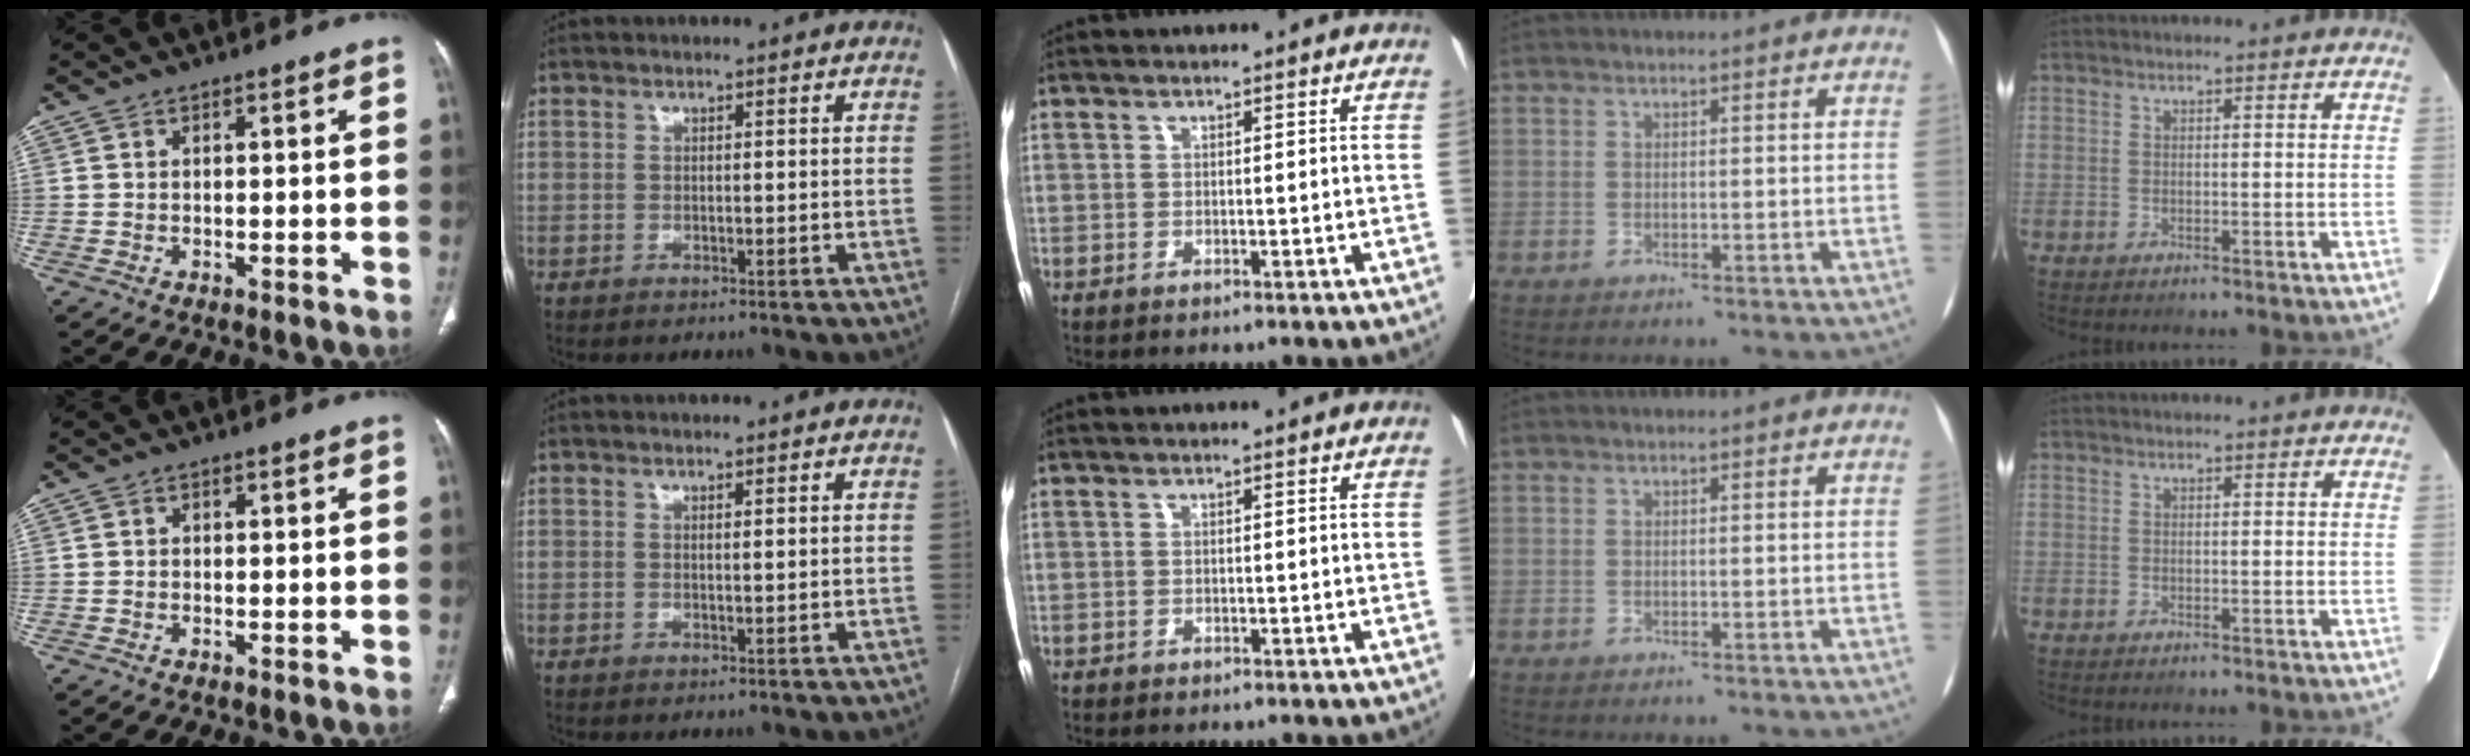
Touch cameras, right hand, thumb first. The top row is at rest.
{"index": {"total": 0.5, "force": [0.3, -0.1, 0.5], "torque": [-0.008, -0.001, 0.005]}}